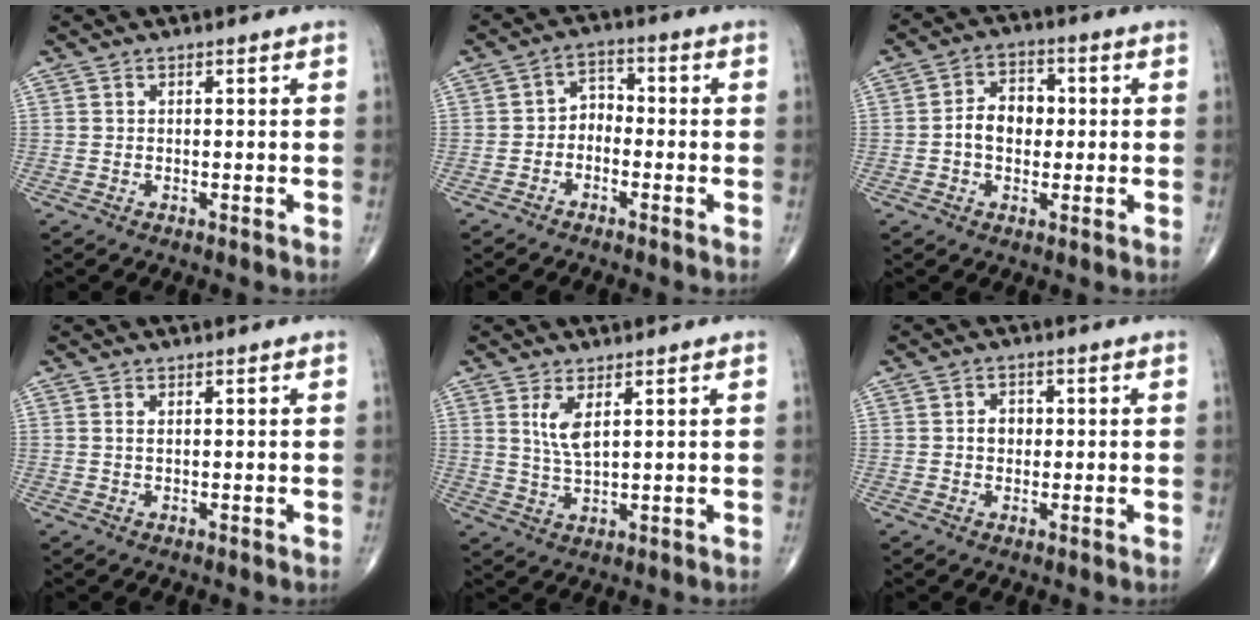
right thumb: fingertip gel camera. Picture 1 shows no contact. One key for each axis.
{"total": 3.9, "fx": -1.5, "fy": 2.9, "fz": 2.2, "tx": -0.019, "ty": 0.024, "tz": -0.041}
{"total": 7.2, "fx": -0.2, "fy": 5.2, "fz": 5.0, "tx": -0.064, "ty": 0.021, "tz": -0.011}
{"total": 0.8, "fx": 0.3, "fy": 0.3, "fz": 0.6, "tx": -0.018, "ty": 0.000, "tz": 0.007}
{"total": 4.6, "fx": 1.9, "fy": 1.5, "fz": 3.9, "tx": -0.082, "ty": -0.019, "tz": 0.045}
{"total": 3.0, "fx": 0.1, "fy": 2.4, "fz": 1.7, "tx": -0.012, "ty": 0.006, "tz": -0.001}